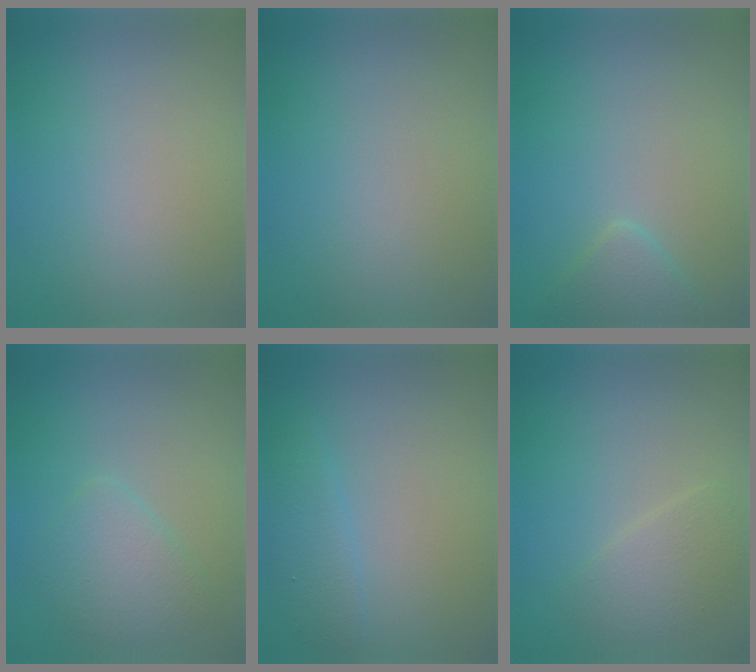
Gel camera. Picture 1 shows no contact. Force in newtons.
{"total": 0.0}
{"total": 1.9, "press": 1.9, "slide": 0.1}
{"total": 2.9, "press": 2.9, "slide": 0.0}
{"total": 1.7, "press": 1.7, "slide": 0.2}
{"total": 2.2, "press": 2.2, "slide": 0.1}